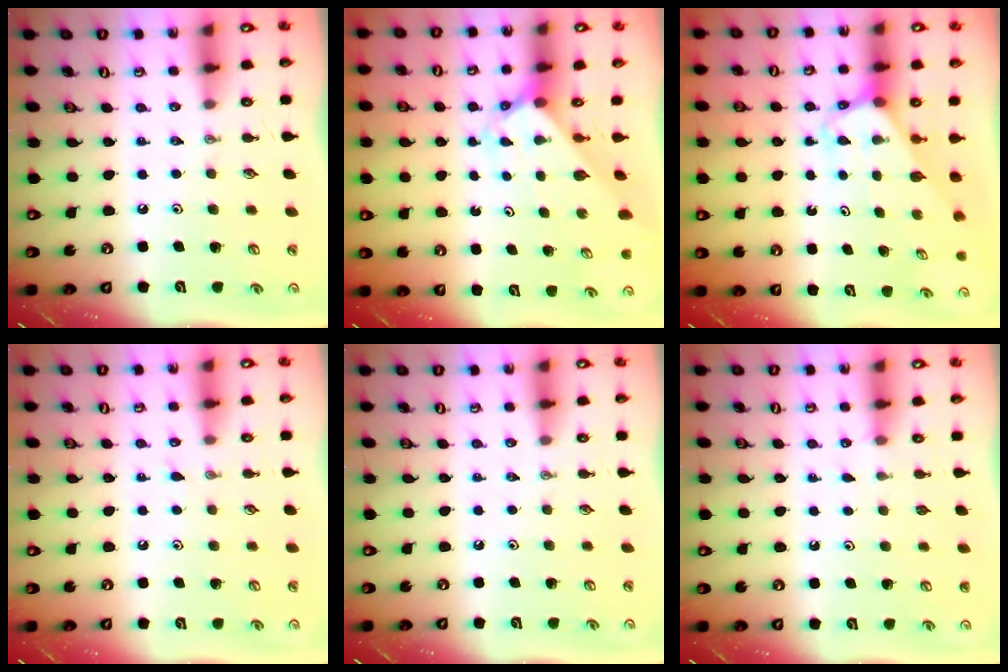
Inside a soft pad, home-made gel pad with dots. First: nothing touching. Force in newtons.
{"total": 2.1, "press": 2.1, "slide": 0.2}
{"total": 3.0, "press": 3.0, "slide": 0.2}
{"total": 5.7, "press": 5.7, "slide": 0.5}
{"total": 0.0}
{"total": 1.7, "press": 1.6, "slide": 0.2}